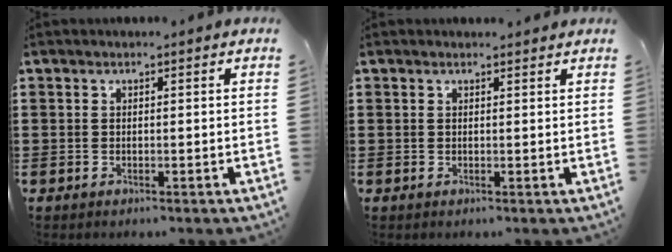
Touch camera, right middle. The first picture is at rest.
{"total": 0.7, "force": [0.7, 0.2, 0.0], "torque": [0.004, -0.004, 0.011]}